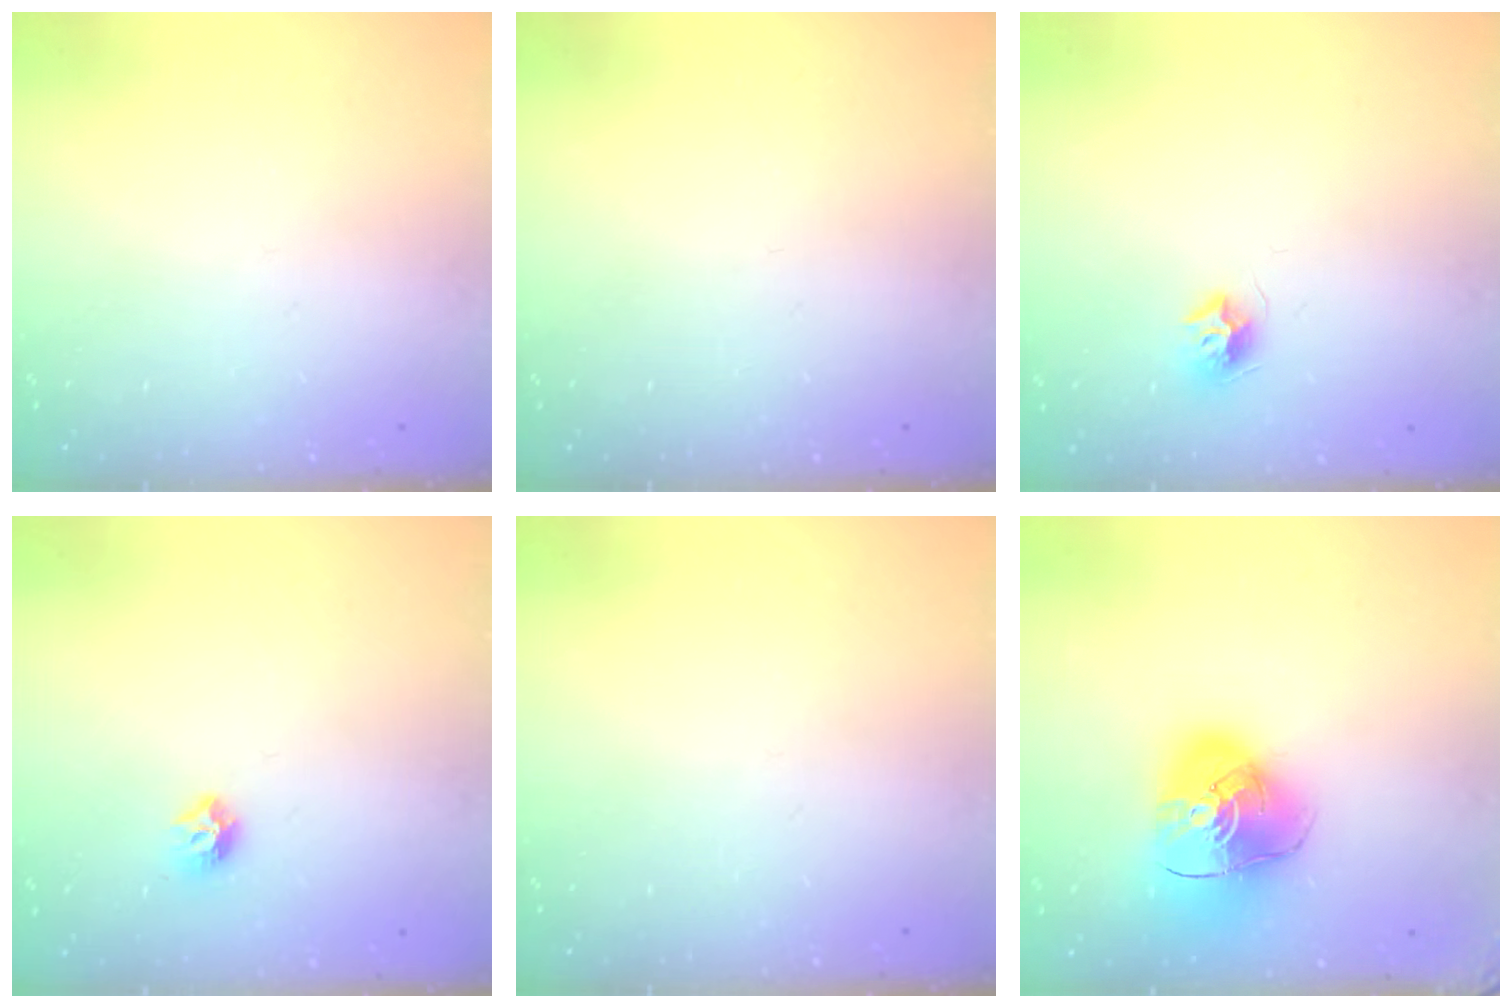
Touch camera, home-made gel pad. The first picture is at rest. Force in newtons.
{"total": 0.0}
{"total": 7.4, "press": 7.4, "slide": 0.0}
{"total": 5.8, "press": 5.7, "slide": 0.9}
{"total": 0.0}
{"total": 14.6, "press": 14.4, "slide": 2.1}